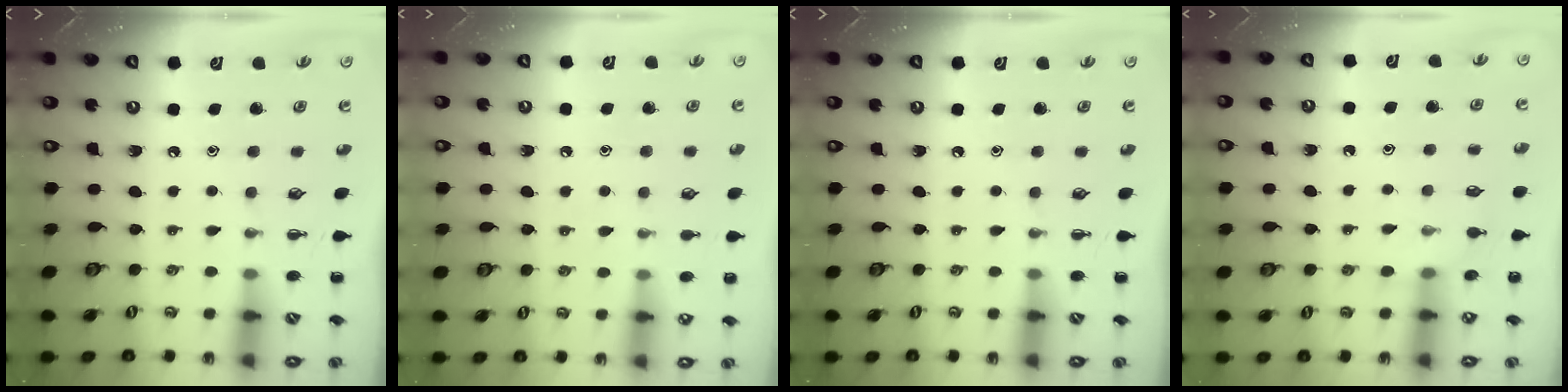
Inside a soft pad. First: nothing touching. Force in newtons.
{"total": 5.4, "press": 5.2, "slide": 1.6}
{"total": 0.0}
{"total": 6.2, "press": 6.1, "slide": 0.8}